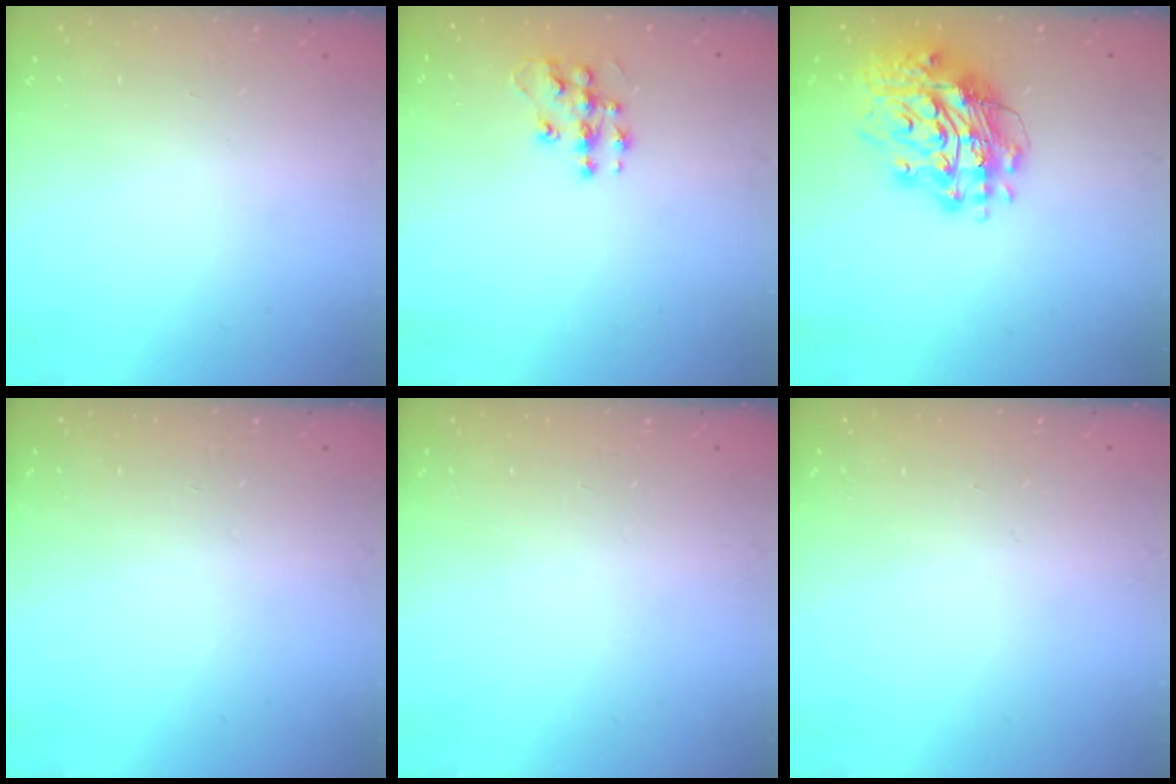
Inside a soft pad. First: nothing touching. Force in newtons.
{"total": 9.6, "press": 9.6, "slide": 0.5}
{"total": 15.8, "press": 15.7, "slide": 1.7}
{"total": 0.0}
{"total": 0.0}
{"total": 0.0}